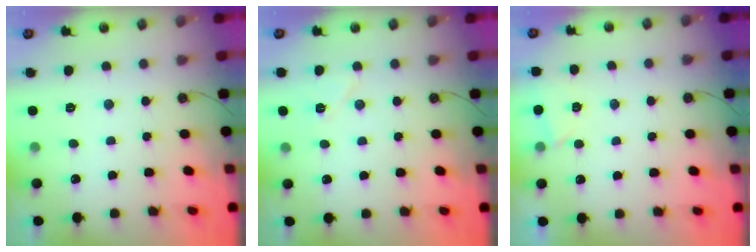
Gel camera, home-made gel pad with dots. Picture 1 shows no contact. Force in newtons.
{"total": 5.9, "press": 5.6, "slide": 1.8}
{"total": 1.7, "press": 1.7, "slide": 0.3}